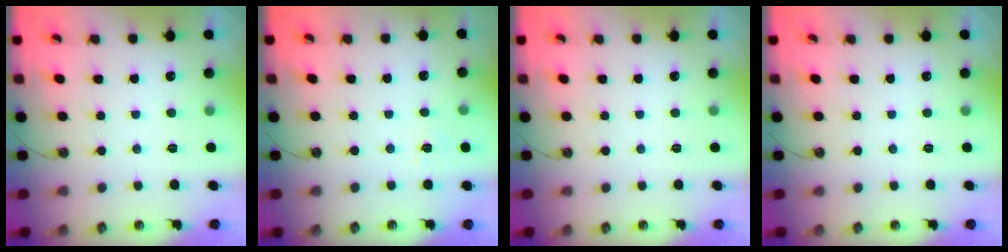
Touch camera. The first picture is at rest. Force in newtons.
{"total": 4.1, "press": 4.1, "slide": 0.6}
{"total": 0.0}
{"total": 0.0}